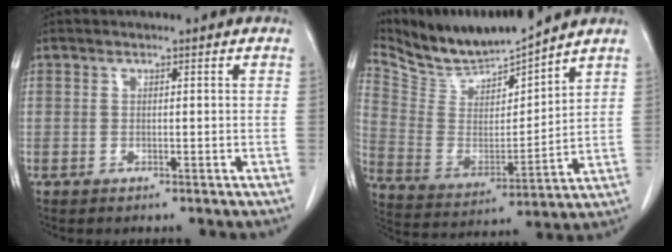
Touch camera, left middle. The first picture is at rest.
{"total": 11.2, "force": [10.9, -0.3, 2.5], "torque": [-0.064, -0.011, 0.227]}